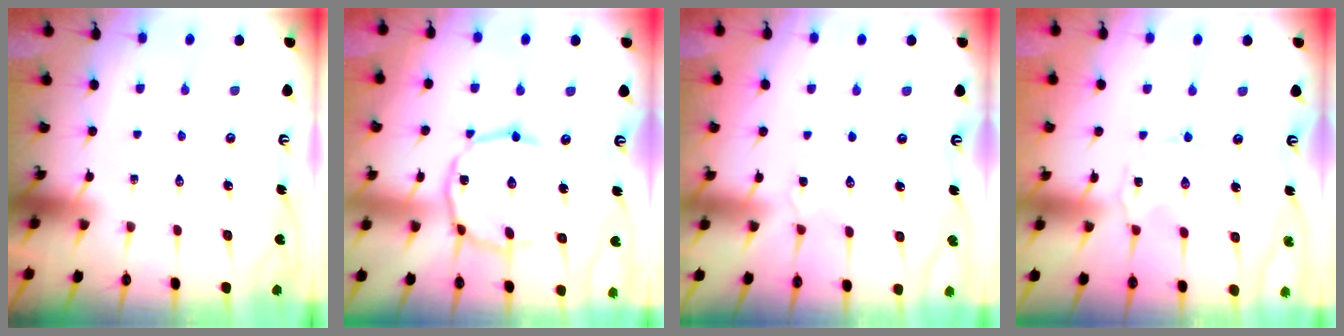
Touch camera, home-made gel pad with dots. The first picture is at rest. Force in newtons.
{"total": 13.3, "press": 13.3, "slide": 0.8}
{"total": 4.7, "press": 4.6, "slide": 0.6}
{"total": 0.0}